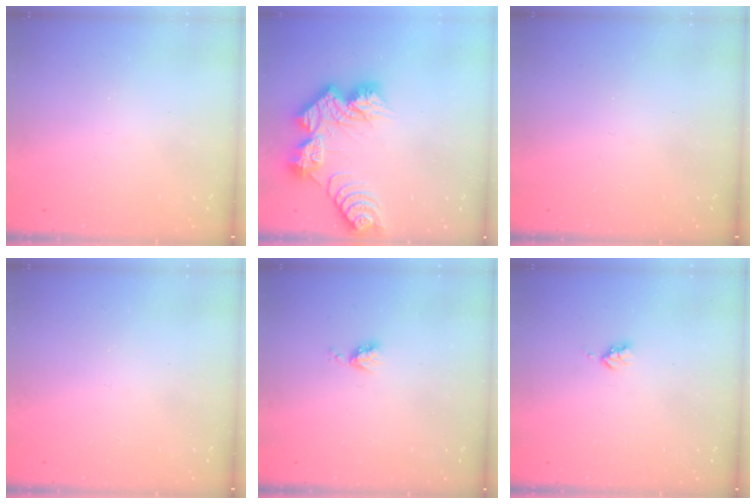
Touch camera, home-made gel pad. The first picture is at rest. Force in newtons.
{"total": 15.9, "press": 15.8, "slide": 1.3}
{"total": 0.0}
{"total": 1.7, "press": 1.7, "slide": 0.2}
{"total": 4.0, "press": 4.0, "slide": 0.5}
{"total": 2.7, "press": 2.6, "slide": 0.5}